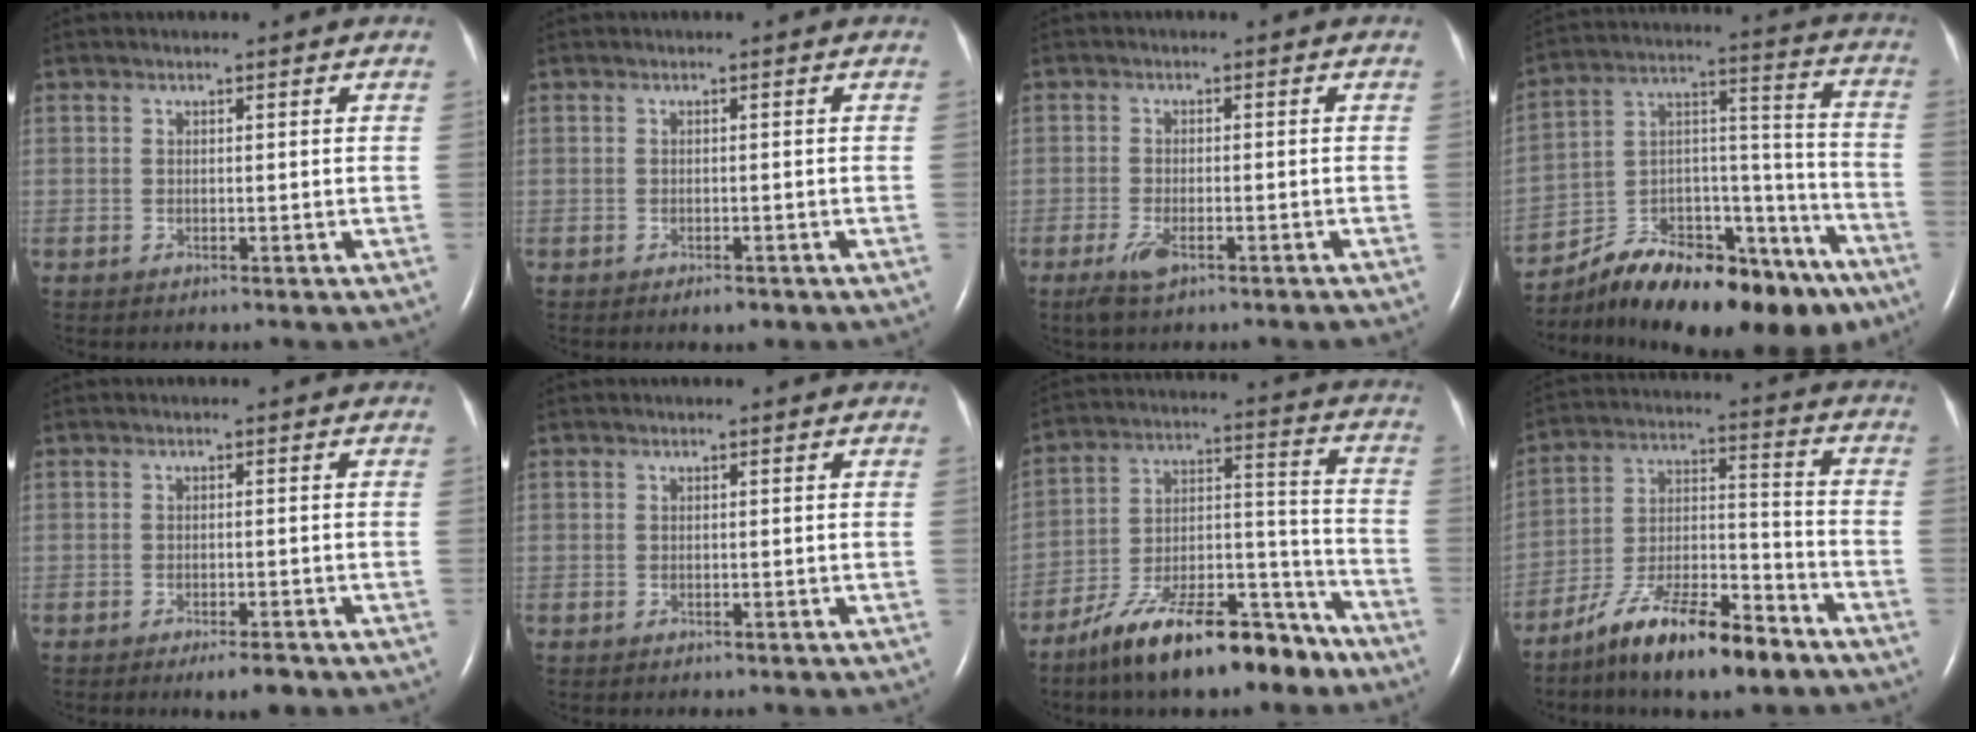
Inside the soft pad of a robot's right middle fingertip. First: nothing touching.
{"total": 1.5, "force": [-1.0, 0.6, 1.0], "torque": [-0.015, -0.002, -0.009]}
{"total": 3.7, "force": [-2.4, 0.8, 2.7], "torque": [-0.060, -0.006, -0.044]}
{"total": 24.6, "force": [-19.6, 8.2, 12.5], "torque": [-0.171, 0.030, -0.306]}
{"total": 3.0, "force": [-2.1, 0.6, 2.1], "torque": [-0.031, -0.003, -0.028]}
{"total": 0.0}
{"total": 18.2, "force": [-13.7, 5.3, 10.7], "torque": [-0.176, 0.026, -0.230]}
{"total": 15.0, "force": [-10.8, 3.3, 9.9], "torque": [-0.177, 0.007, -0.188]}